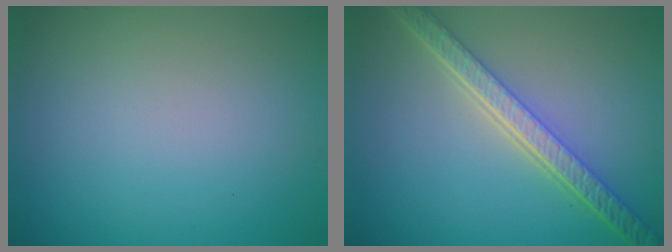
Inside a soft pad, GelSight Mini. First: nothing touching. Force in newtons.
{"total": 5.6, "press": 4.2, "slide": 3.7}